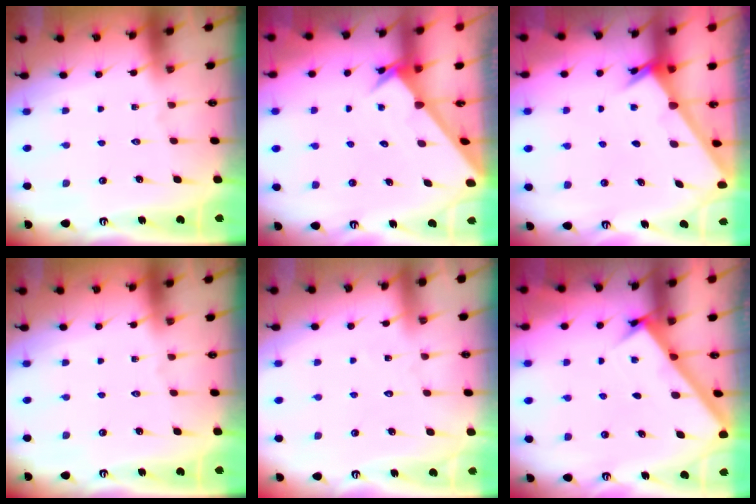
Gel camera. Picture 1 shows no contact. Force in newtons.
{"total": 2.9, "press": 2.9, "slide": 0.1}
{"total": 2.6, "press": 2.6, "slide": 0.2}
{"total": 0.0}
{"total": 3.8, "press": 3.8, "slide": 0.3}
{"total": 3.0, "press": 3.0, "slide": 0.2}